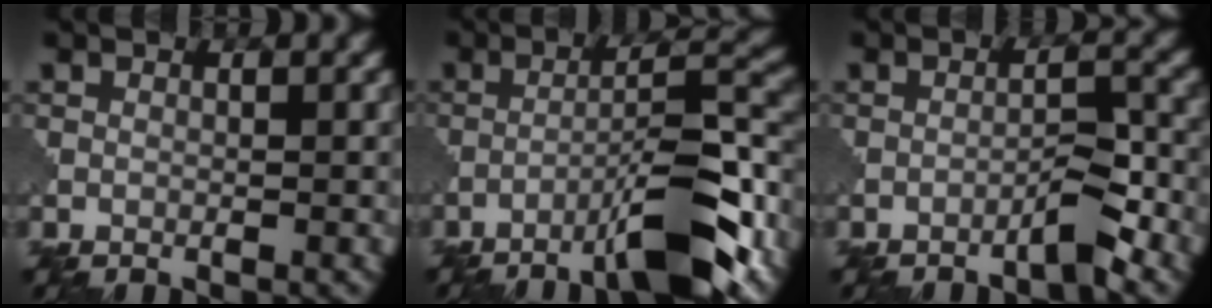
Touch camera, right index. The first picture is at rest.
{"total": 8.9, "force": [-5.5, 1.4, 6.8], "torque": [-0.101, 0.018, -0.090]}
{"total": 2.3, "force": [-1.8, 0.1, 1.4], "torque": [-0.021, 0.012, -0.032]}